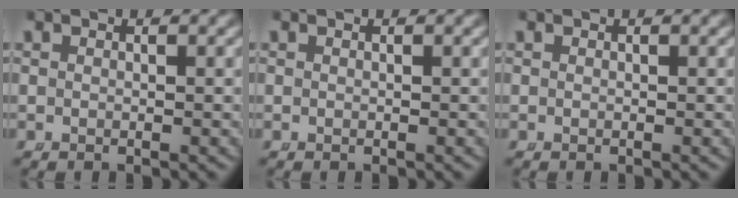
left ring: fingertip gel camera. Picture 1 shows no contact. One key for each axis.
{"total": 0.0}
{"total": 0.0}